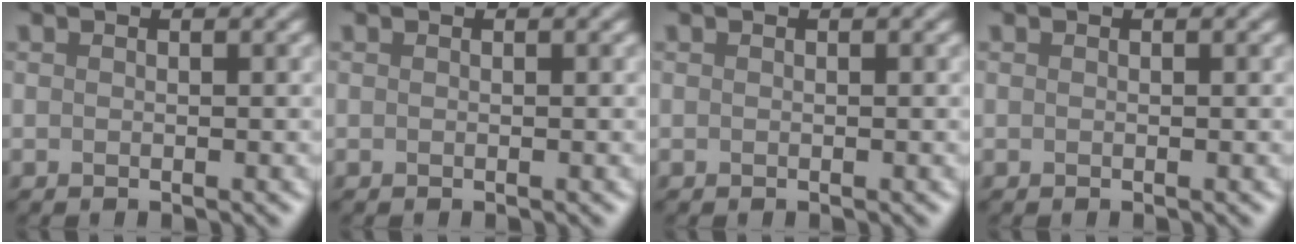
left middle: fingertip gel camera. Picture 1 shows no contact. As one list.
[{"total": 0.0}, {"total": 0.0}, {"total": 0.0}]